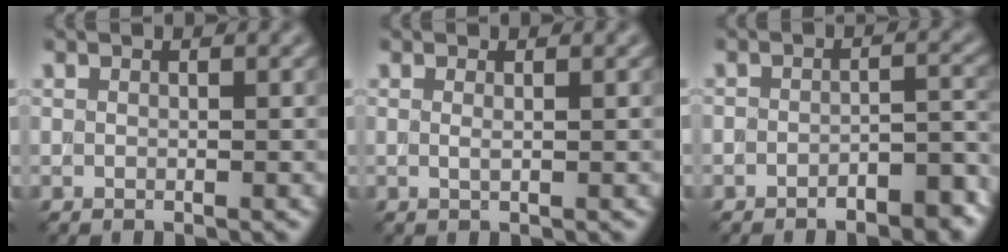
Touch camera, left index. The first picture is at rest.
{"total": 0.6, "force": [0.1, 0.1, 0.5], "torque": [-0.009, -0.001, -0.001]}
{"total": 4.4, "force": [-3.5, 1.4, 2.3], "torque": [-0.031, 0.004, -0.047]}